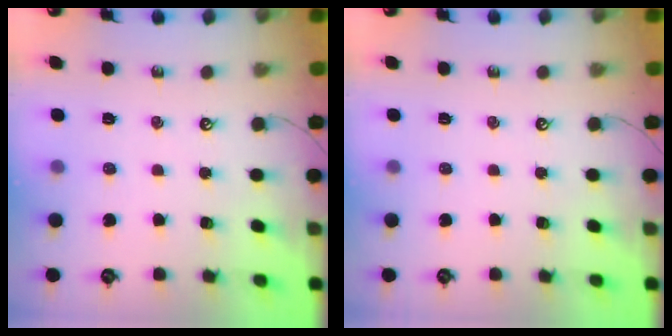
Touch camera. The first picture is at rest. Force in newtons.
{"total": 0.0}